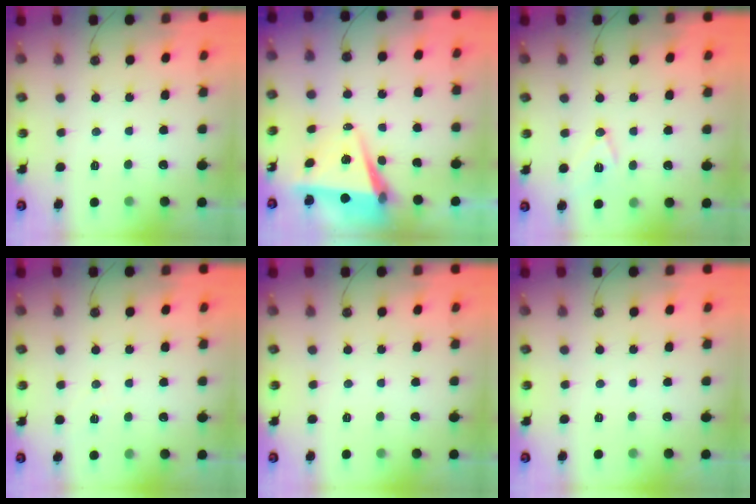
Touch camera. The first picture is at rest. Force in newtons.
{"total": 6.1, "press": 4.4, "slide": 4.2}
{"total": 10.0, "press": 9.4, "slide": 3.5}
{"total": 4.1, "press": 3.5, "slide": 2.1}
{"total": 0.0}
{"total": 0.0}